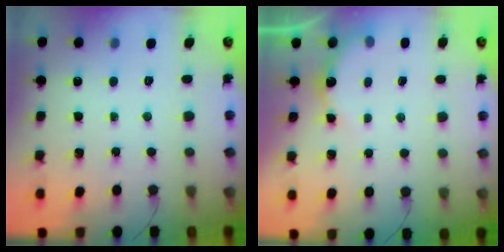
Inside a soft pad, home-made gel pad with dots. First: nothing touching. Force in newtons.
{"total": 3.8, "press": 3.8, "slide": 0.4}